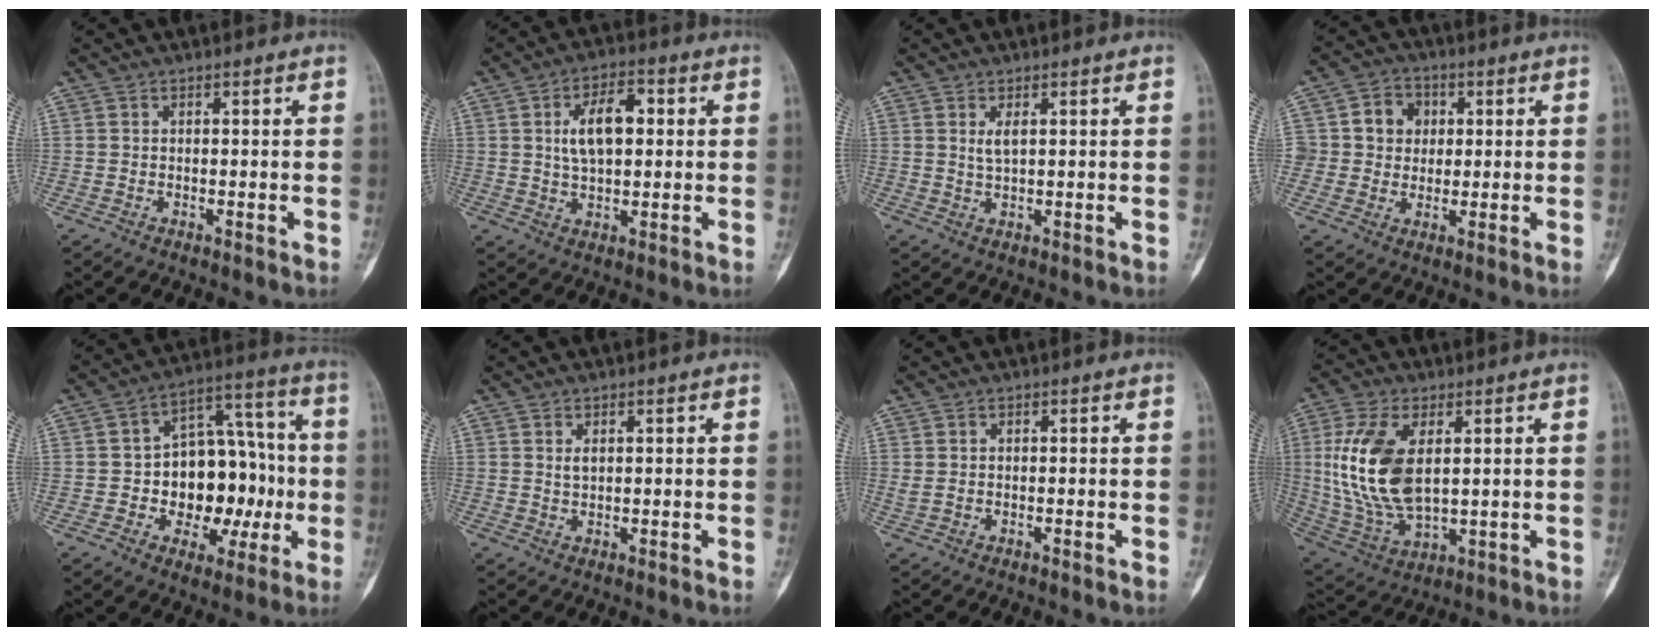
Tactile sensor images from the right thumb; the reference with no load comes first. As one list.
[{"total": 9.3, "force": [1.7, 4.9, 7.7], "torque": [-0.122, 0.008, 0.028]}, {"total": 2.0, "force": [0.7, 0.5, 1.7], "torque": [-0.038, -0.007, 0.020]}, {"total": 8.0, "force": [1.3, 7.2, 3.0], "torque": [-0.005, 0.004, 0.019]}, {"total": 17.6, "force": [-2.1, 11.8, 12.9], "torque": [-0.134, 0.046, -0.021]}, {"total": 1.4, "force": [0.5, 0.7, 1.1], "torque": [-0.018, -0.002, 0.013]}, {"total": 1.0, "force": [-0.2, 0.5, 0.8], "torque": [-0.025, 0.006, 0.003]}, {"total": 16.8, "force": [2.9, 9.2, 13.8], "torque": [-0.282, -0.014, 0.068]}]